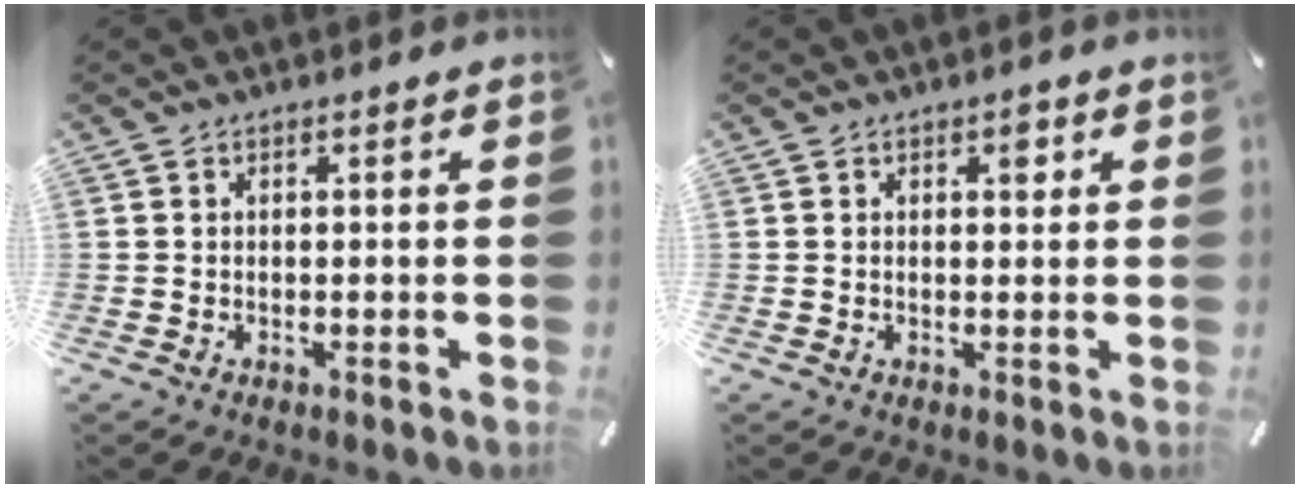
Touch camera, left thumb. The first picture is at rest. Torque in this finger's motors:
{"motor_torque": [0.66, 0.63, 0.40, -0.12, 0.04]}